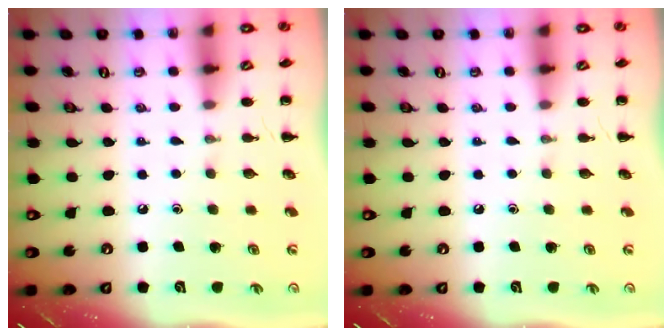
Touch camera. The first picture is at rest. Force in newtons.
{"total": 0.0}